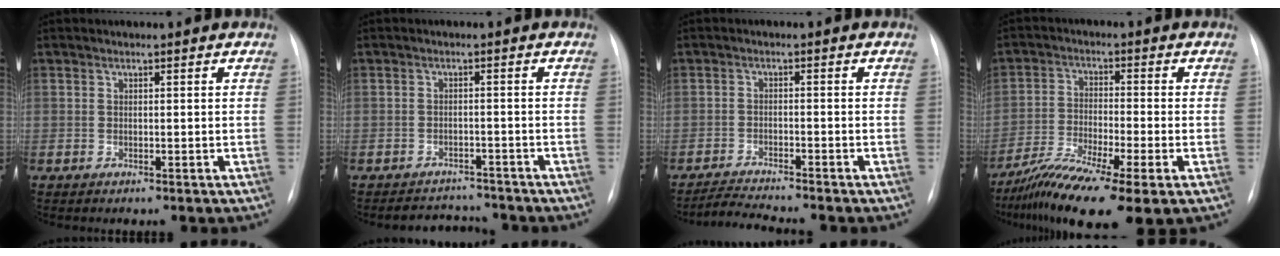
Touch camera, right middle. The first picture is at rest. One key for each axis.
{"total": 4.5, "fx": -4.3, "fy": 1.1, "fz": -0.2, "tx": 0.002, "ty": 0.008, "tz": -0.063}
{"total": 4.6, "fx": -4.4, "fy": -1.0, "fz": 1.0, "tx": -0.023, "ty": -0.021, "tz": -0.076}
{"total": 12.6, "fx": -8.2, "fy": 1.1, "fz": 9.5, "tx": -0.178, "ty": -0.030, "tz": -0.146}